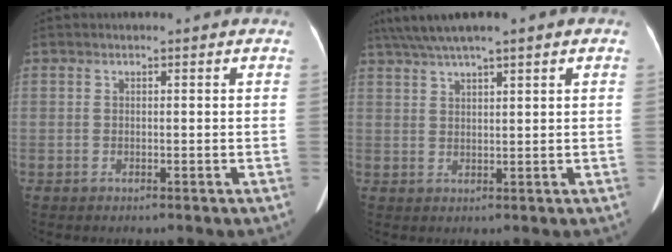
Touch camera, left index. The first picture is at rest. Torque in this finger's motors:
{"motor_torque": [0.90, -1.24, 0.28, 0.06]}